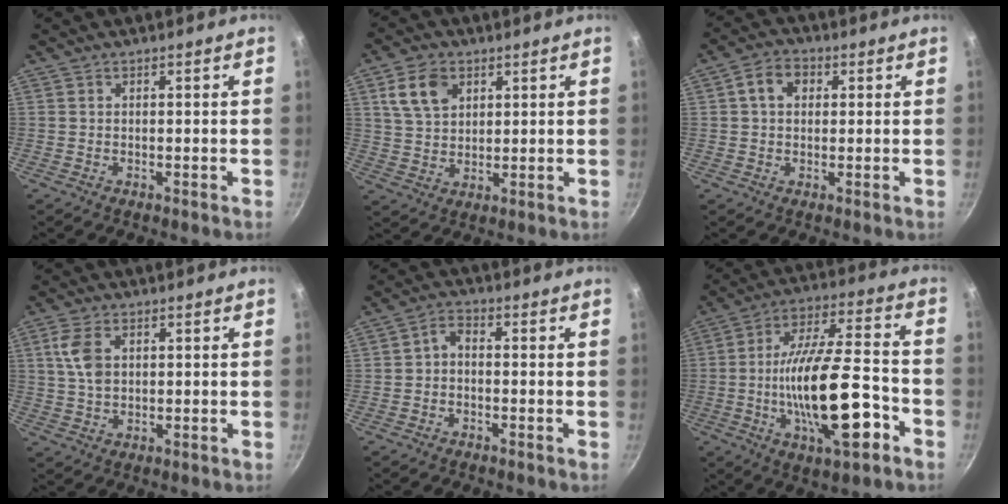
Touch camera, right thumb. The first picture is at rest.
{"total": 8.6, "force": [3.6, 5.9, 5.0], "torque": [-0.076, -0.005, 0.069]}
{"total": 5.7, "force": [1.4, 4.3, 3.4], "torque": [-0.040, 0.010, 0.014]}
{"total": 6.4, "force": [1.7, 4.0, 4.8], "torque": [-0.091, 0.002, 0.031]}
{"total": 2.9, "force": [-0.9, 1.9, 2.1], "torque": [-0.039, 0.022, -0.023]}
{"total": 21.2, "force": [-6.5, 7.4, 18.8], "torque": [-0.310, 0.035, -0.107]}